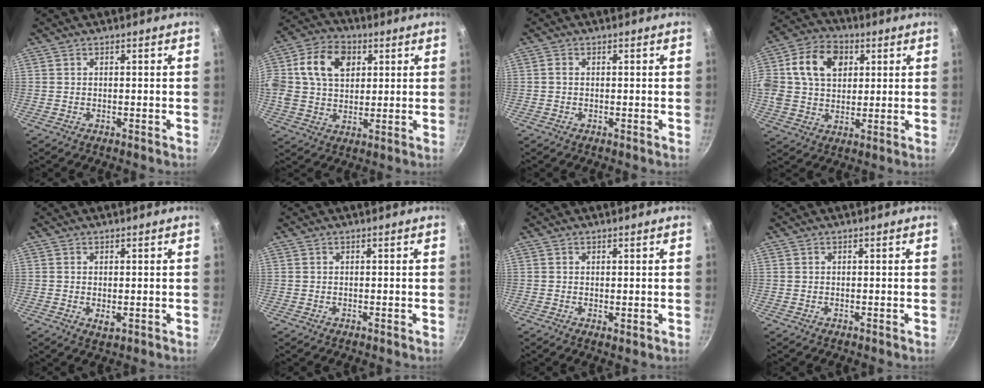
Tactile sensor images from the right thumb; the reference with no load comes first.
{"total": 15.9, "force": [4.4, 11.6, 10.0], "torque": [-0.181, 0.015, 0.064]}
{"total": 0.8, "force": [0.0, 0.6, 0.6], "torque": [-0.011, 0.003, -0.001]}
{"total": 17.8, "force": [4.9, 13.2, 10.9], "torque": [-0.204, 0.019, 0.073]}
{"total": 2.0, "force": [0.0, 1.1, 1.7], "torque": [-0.029, -0.007, 0.001]}
{"total": 0.0}
{"total": 1.0, "force": [0.4, 0.5, 0.8], "torque": [-0.013, -0.009, 0.004]}
{"total": 0.0}